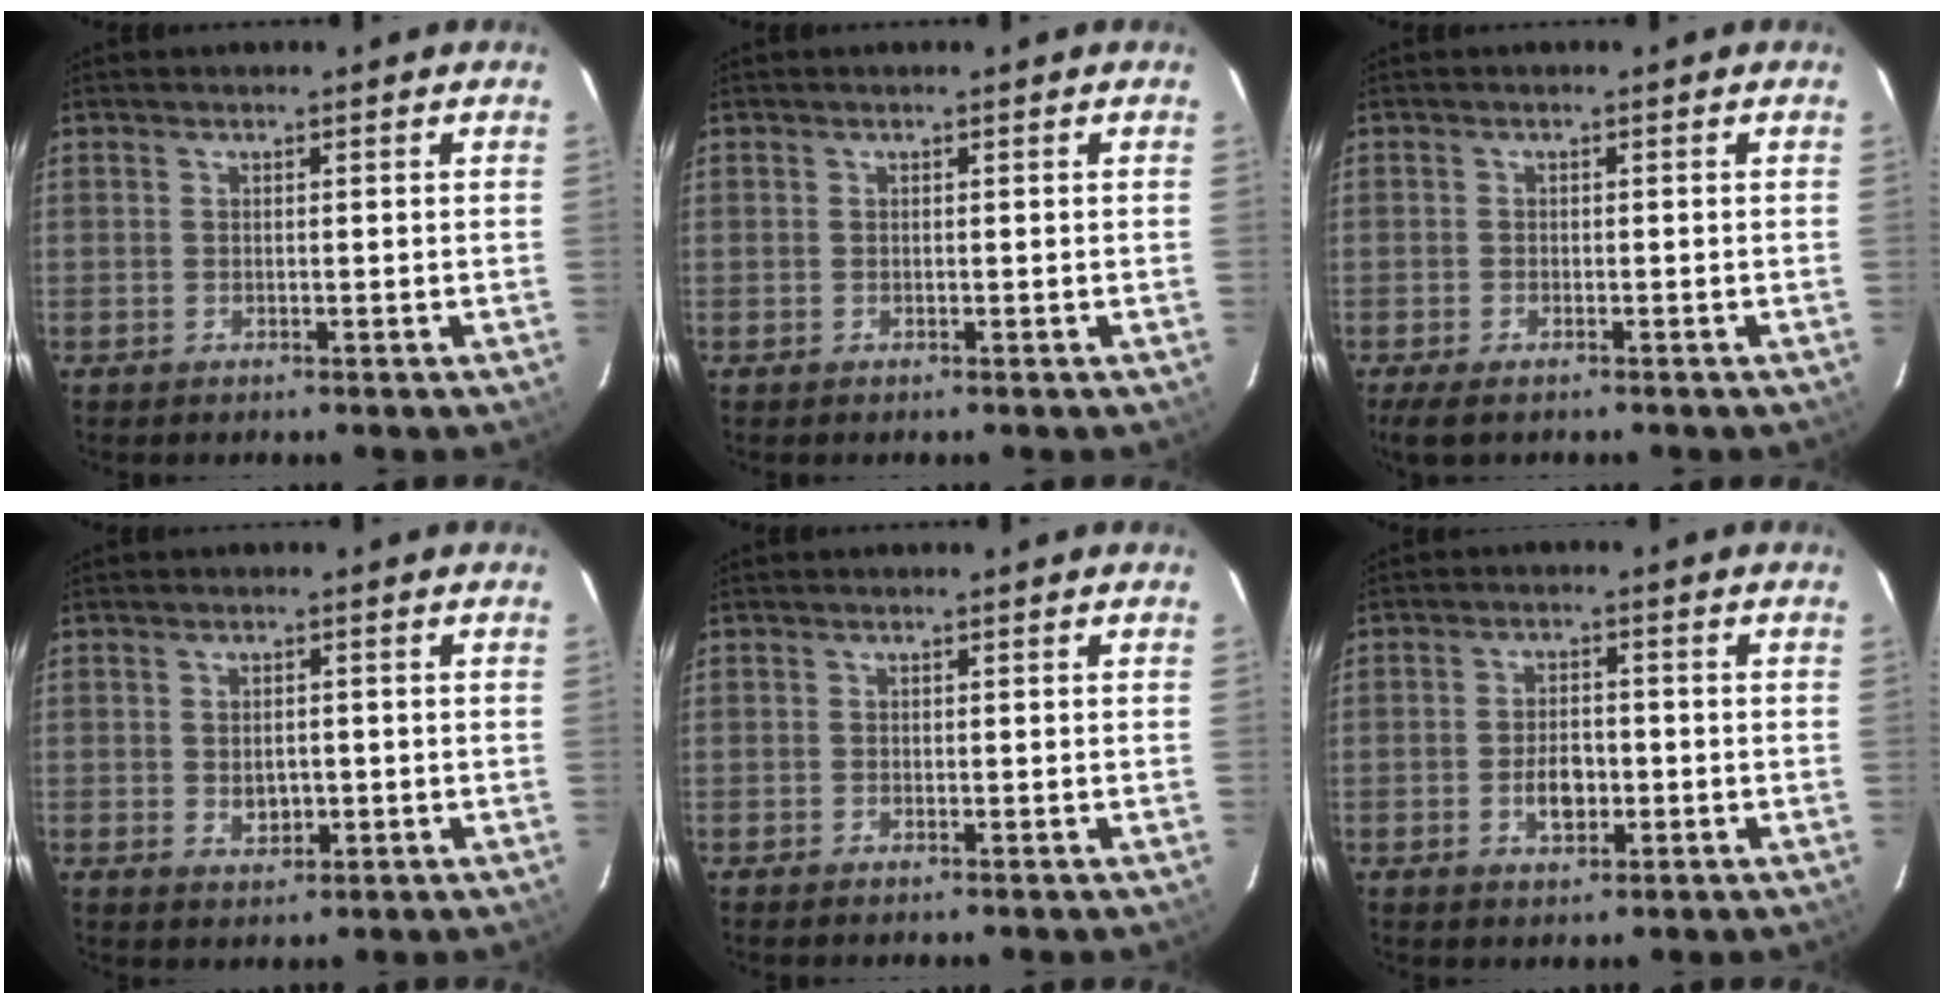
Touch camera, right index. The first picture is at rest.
{"total": 0.0}
{"total": 3.7, "force": [-2.7, 1.4, 2.2], "torque": [-0.050, -0.016, -0.048]}
{"total": 3.2, "force": [-0.4, 2.5, 2.0], "torque": [-0.032, -0.003, -0.001]}
{"total": 0.0}
{"total": 4.9, "force": [-1.4, 2.9, 3.7], "torque": [-0.069, 0.004, -0.018]}